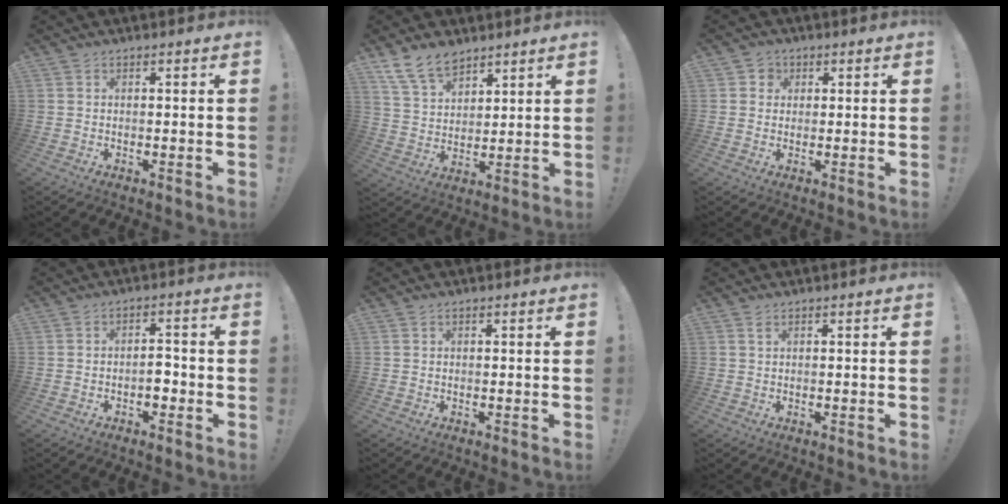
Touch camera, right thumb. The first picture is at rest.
{"total": 10.9, "force": [8.3, 5.7, 4.2], "torque": [-0.079, -0.048, 0.163]}
{"total": 2.7, "force": [0.7, 2.5, 0.7], "torque": [-0.004, -0.003, 0.010]}
{"total": 4.0, "force": [-1.3, 2.3, 3.0], "torque": [-0.030, 0.001, -0.025]}
{"total": 0.0}
{"total": 1.2, "force": [0.7, 0.3, 0.9], "torque": [-0.011, -0.003, 0.011]}